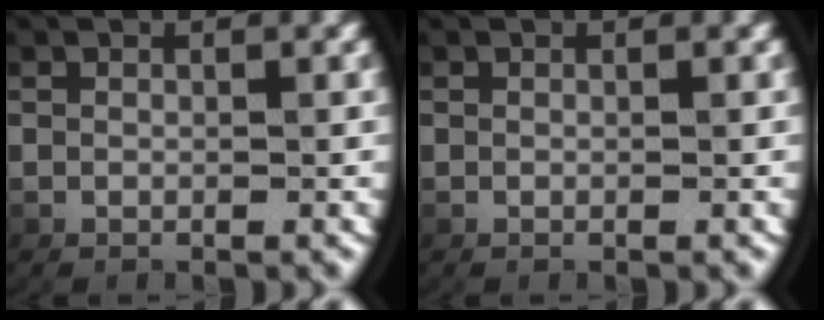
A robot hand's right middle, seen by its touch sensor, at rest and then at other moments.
{"total": 0.0}